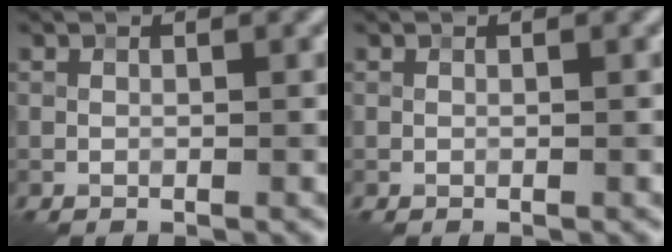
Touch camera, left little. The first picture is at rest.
{"total": 0.0}